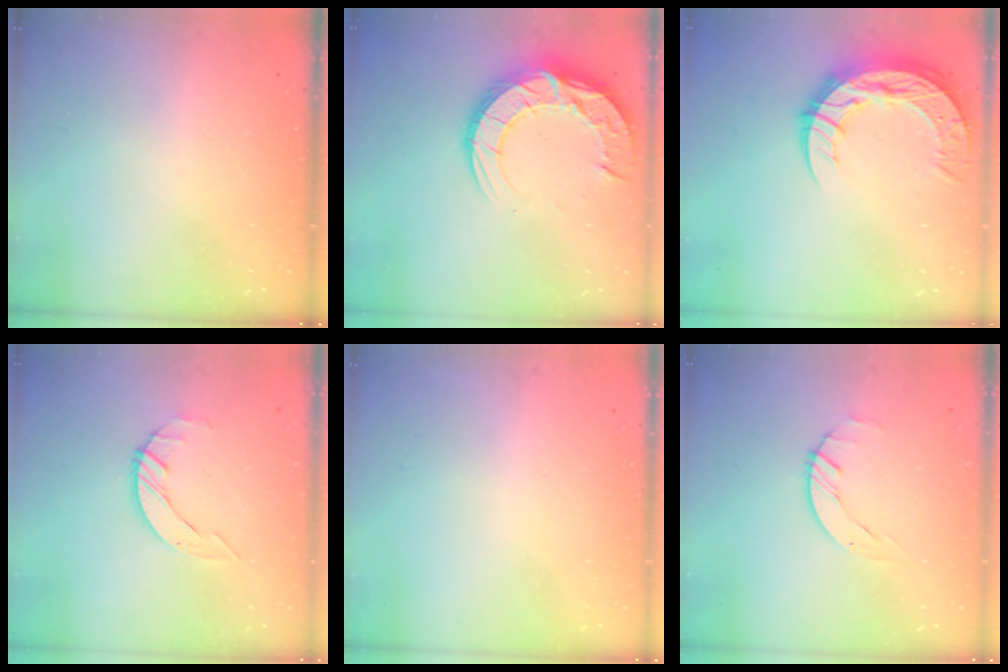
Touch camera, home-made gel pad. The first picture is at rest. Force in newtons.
{"total": 17.9, "press": 17.8, "slide": 1.3}
{"total": 15.4, "press": 15.3, "slide": 1.2}
{"total": 3.3, "press": 3.2, "slide": 0.4}
{"total": 0.0}
{"total": 0.6, "press": 0.6, "slide": 0.1}